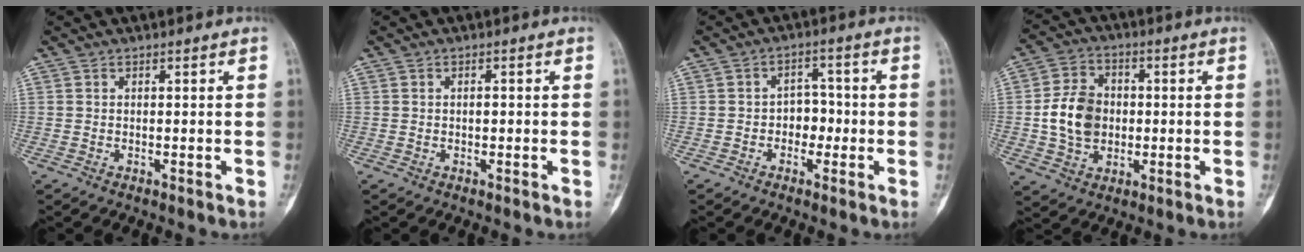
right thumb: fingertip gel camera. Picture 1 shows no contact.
{"total": 0.9, "force": [-0.1, 0.6, 0.6], "torque": [-0.010, 0.001, -0.001]}
{"total": 4.7, "force": [-1.1, 3.6, 2.8], "torque": [-0.011, 0.019, -0.025]}
{"total": 10.6, "force": [-0.4, 8.2, 6.7], "torque": [-0.100, 0.012, -0.009]}